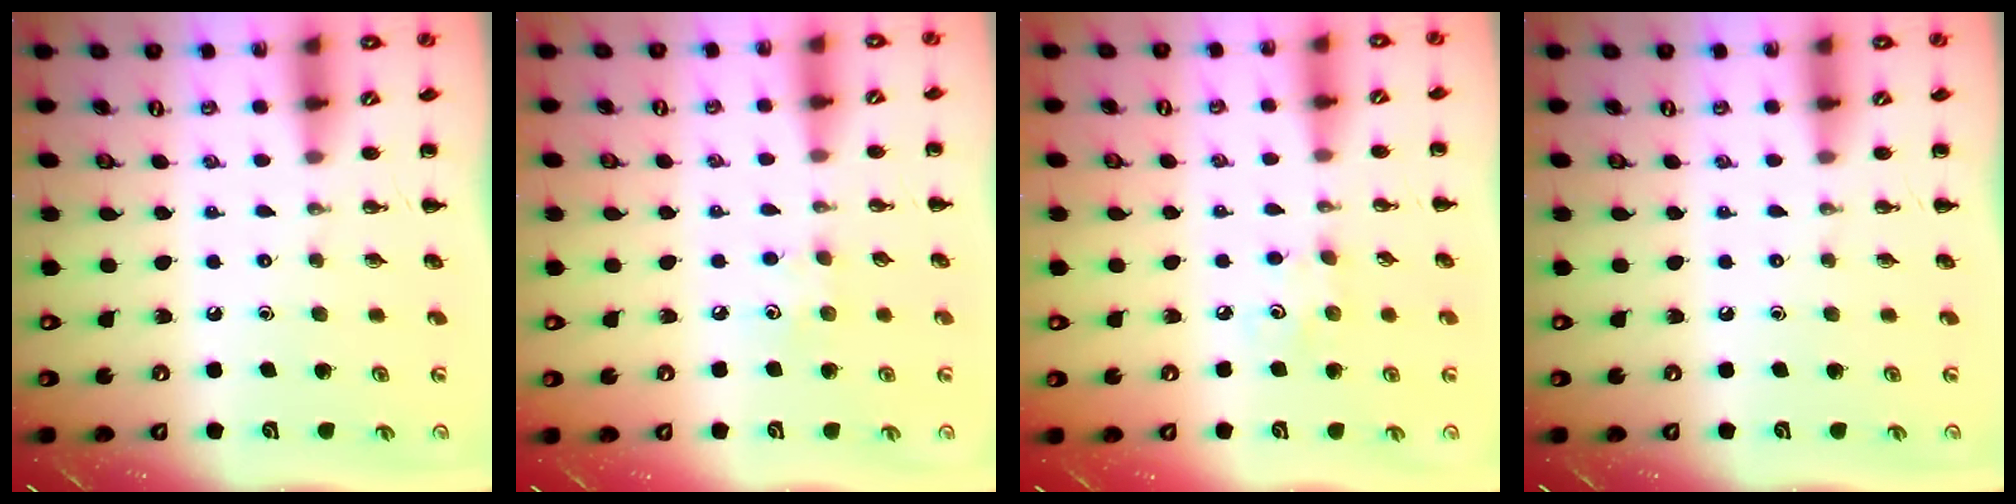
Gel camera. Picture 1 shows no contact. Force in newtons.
{"total": 6.2, "press": 6.1, "slide": 1.3}
{"total": 3.4, "press": 3.3, "slide": 0.9}
{"total": 0.0}